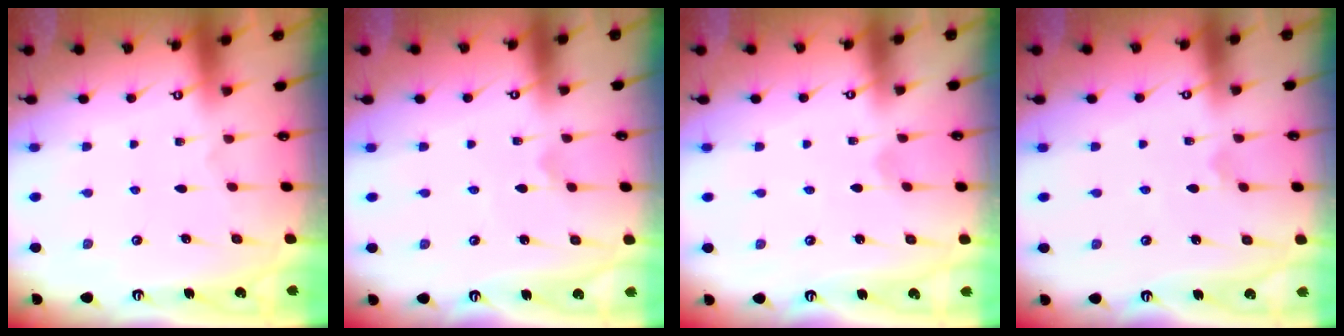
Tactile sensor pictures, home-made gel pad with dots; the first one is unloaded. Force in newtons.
{"total": 1.6, "press": 1.6, "slide": 0.0}
{"total": 0.7, "press": 0.7, "slide": 0.1}
{"total": 2.9, "press": 2.9, "slide": 0.1}